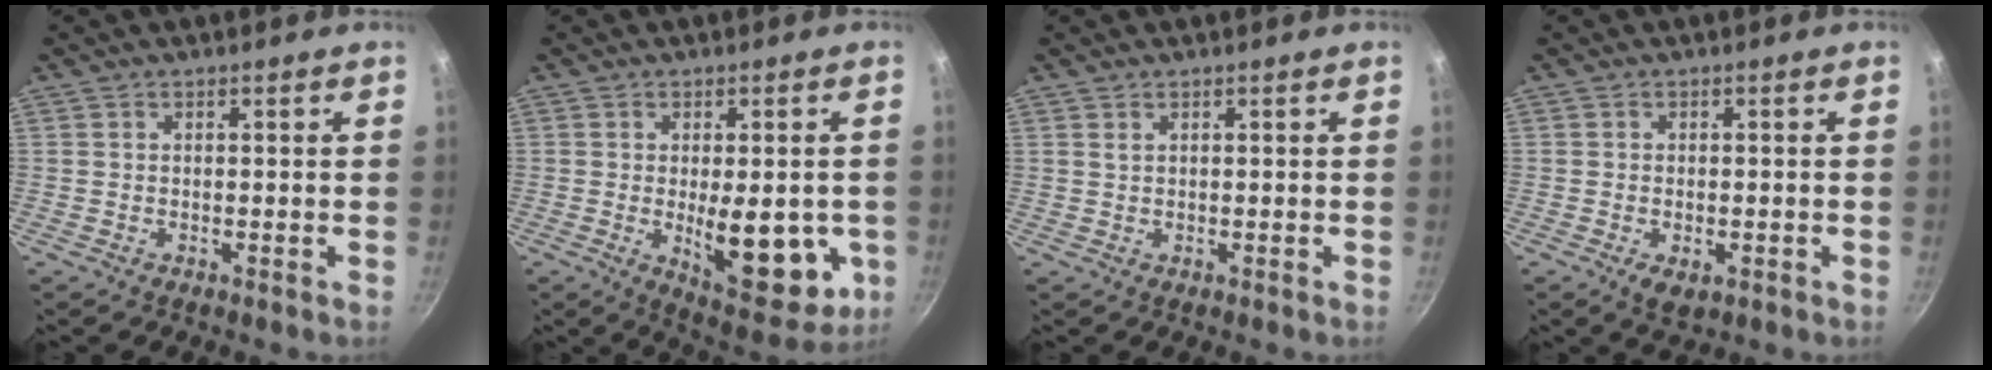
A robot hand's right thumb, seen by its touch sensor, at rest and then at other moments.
{"total": 15.9, "force": [-2.5, 7.0, 14.0], "torque": [-0.157, -0.021, -0.022]}
{"total": 0.7, "force": [0.5, 0.2, 0.4], "torque": [-0.007, -0.002, 0.010]}
{"total": 3.8, "force": [-1.3, 2.2, 2.8], "torque": [-0.038, -0.003, -0.016]}